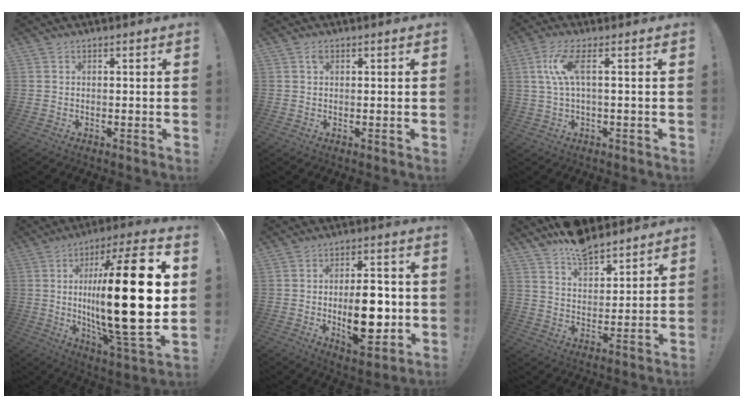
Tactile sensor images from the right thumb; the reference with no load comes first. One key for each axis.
{"total": 1.1, "fx": 0.6, "fy": 0.7, "fz": 0.7, "tx": -0.005, "ty": -0.001, "tz": 0.009}
{"total": 8.3, "fx": 1.8, "fy": 1.7, "fz": 7.9, "tx": -0.158, "ty": 0.001, "tz": 0.032}
{"total": 30.2, "fx": 1.9, "fy": 7.2, "fz": 29.2, "tx": -0.501, "ty": -0.020, "tz": 0.021}
{"total": 15.1, "fx": -1.8, "fy": 7.2, "fz": 13.1, "tx": -0.205, "ty": -0.005, "tz": -0.033}
{"total": 10.6, "fx": 8.6, "fy": 4.9, "fz": 3.6, "tx": -0.066, "ty": -0.063, "tz": 0.162}